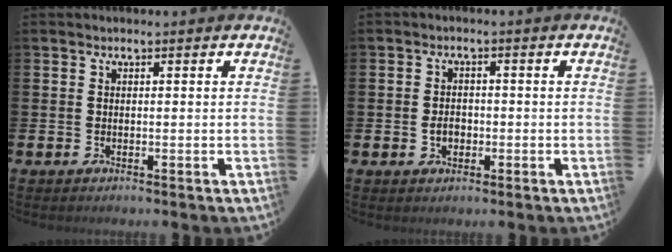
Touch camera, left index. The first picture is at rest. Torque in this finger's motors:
{"motor_torque": [0.61, 0.16, 0.07, 0.07]}